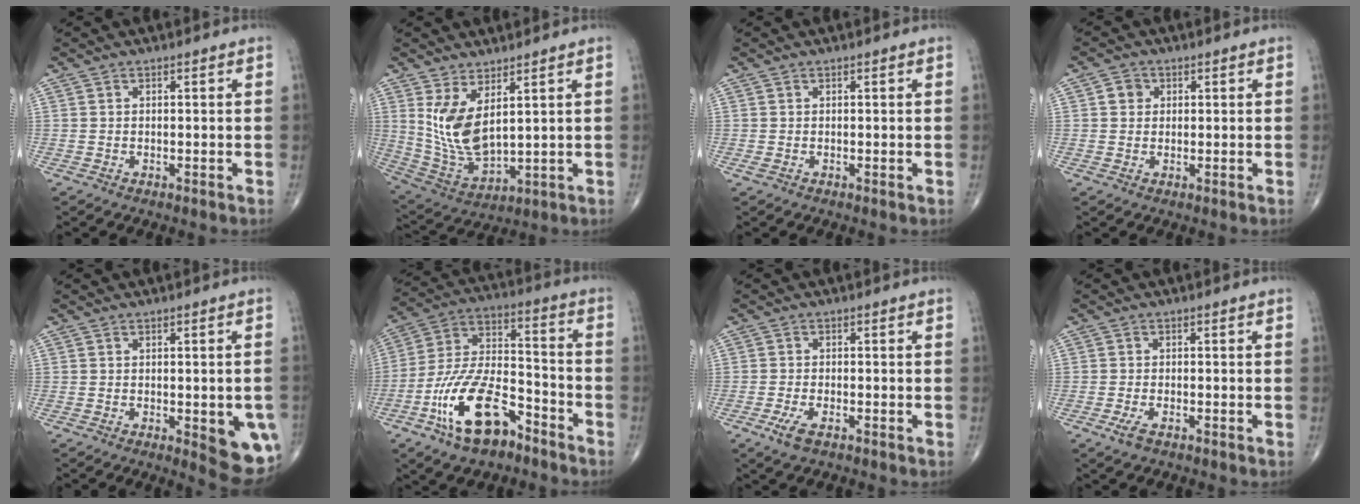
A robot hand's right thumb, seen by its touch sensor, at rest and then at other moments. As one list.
[{"total": 10.6, "force": [3.6, 4.8, 8.8], "torque": [-0.170, -0.034, 0.091]}, {"total": 0.8, "force": [0.0, 0.4, 0.7], "torque": [-0.012, 0.000, 0.003]}, {"total": 2.5, "force": [0.6, 2.2, 0.9], "torque": [-0.003, 0.000, 0.006]}, {"total": 9.4, "force": [-2.4, 3.2, 8.4], "torque": [-0.081, -0.011, -0.021]}, {"total": 17.4, "force": [-9.7, 8.0, 12.1], "torque": [-0.225, 0.069, -0.179]}, {"total": 3.0, "force": [-1.6, 1.2, 2.3], "torque": [-0.055, -0.001, -0.032]}, {"total": 2.0, "force": [-1.1, 0.8, 1.4], "torque": [-0.037, -0.003, -0.023]}]